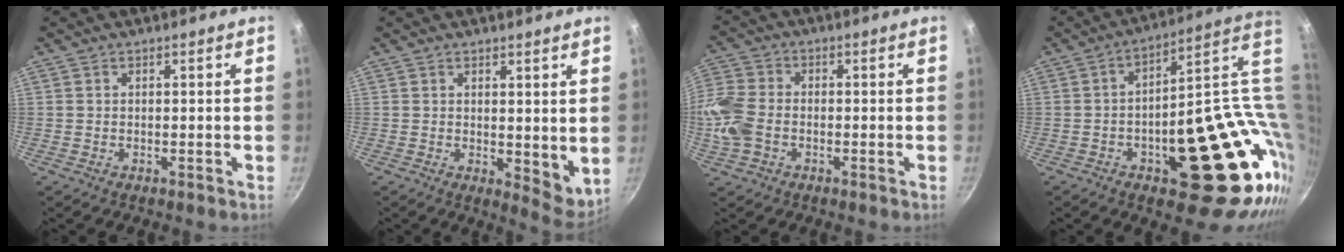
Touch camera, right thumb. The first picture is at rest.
{"total": 6.2, "force": [1.9, 2.8, 5.2], "torque": [-0.067, -0.024, 0.029]}
{"total": 13.1, "force": [-2.5, 10.0, 8.1], "torque": [-0.193, 0.022, -0.063]}
{"total": 29.1, "force": [2.3, 13.4, 25.7], "torque": [-0.301, -0.002, 0.059]}